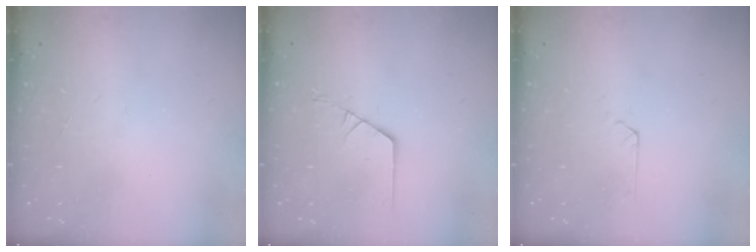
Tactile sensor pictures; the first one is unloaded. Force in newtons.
{"total": 2.9, "press": 2.9, "slide": 0.2}
{"total": 2.0, "press": 2.0, "slide": 0.2}